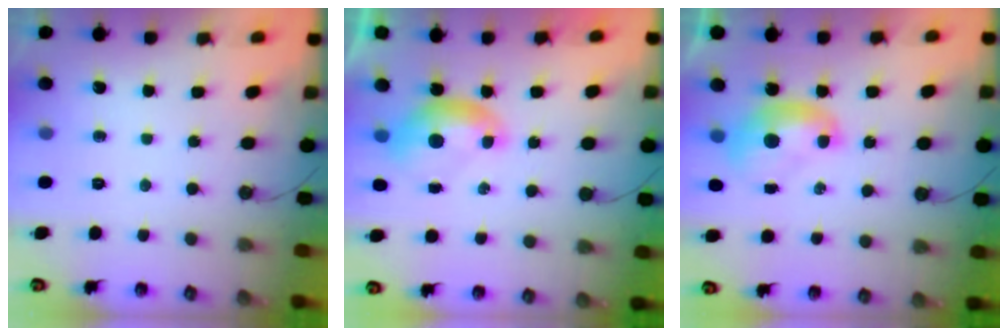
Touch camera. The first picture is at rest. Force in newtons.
{"total": 0.0}
{"total": 1.4, "press": 1.4, "slide": 0.3}